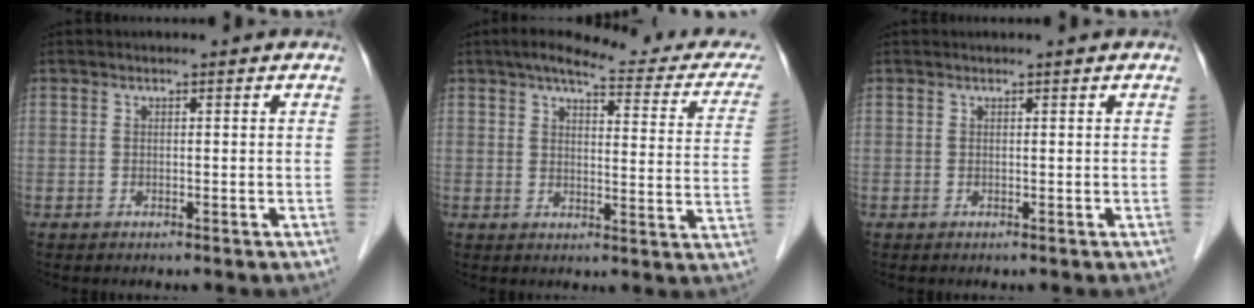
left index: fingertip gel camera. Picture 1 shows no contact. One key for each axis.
{"total": 18.5, "fx": 16.0, "fy": 3.5, "fz": 8.5, "tx": -0.094, "ty": -0.009, "tz": 0.179}
{"total": 0.0}